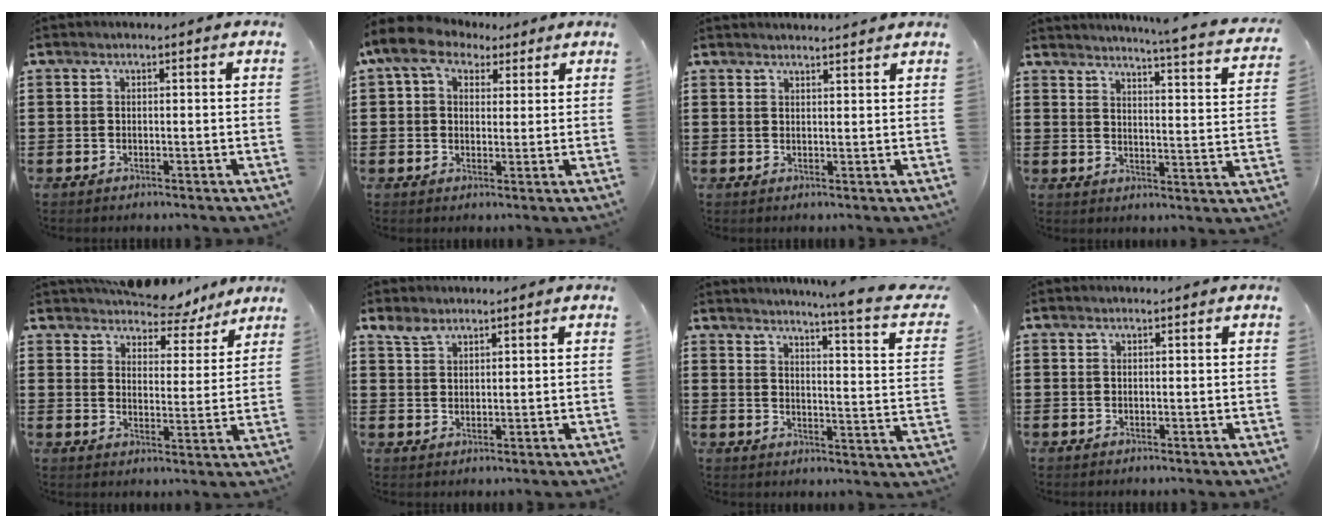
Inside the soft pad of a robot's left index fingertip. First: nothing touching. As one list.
[{"total": 6.9, "force": [4.1, 4.3, 3.3], "torque": [-0.088, 0.009, 0.077]}, {"total": 1.7, "force": [1.7, -0.1, 0.1], "torque": [-0.006, -0.002, 0.033]}, {"total": 4.0, "force": [3.6, -0.7, 1.5], "torque": [-0.042, -0.037, 0.053]}, {"total": 5.7, "force": [5.4, 1.6, 0.3], "torque": [-0.028, -0.029, 0.095]}, {"total": 3.1, "force": [2.4, 1.7, 1.1], "torque": [-0.030, 0.005, 0.046]}, {"total": 5.2, "force": [4.3, -1.0, 2.8], "torque": [-0.060, -0.044, 0.061]}, {"total": 0.0}]